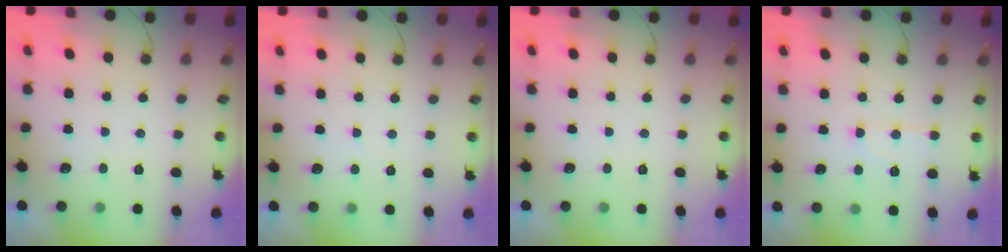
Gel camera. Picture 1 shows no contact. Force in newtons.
{"total": 2.7, "press": 2.7, "slide": 0.5}
{"total": 0.0}
{"total": 8.3, "press": 8.2, "slide": 0.7}